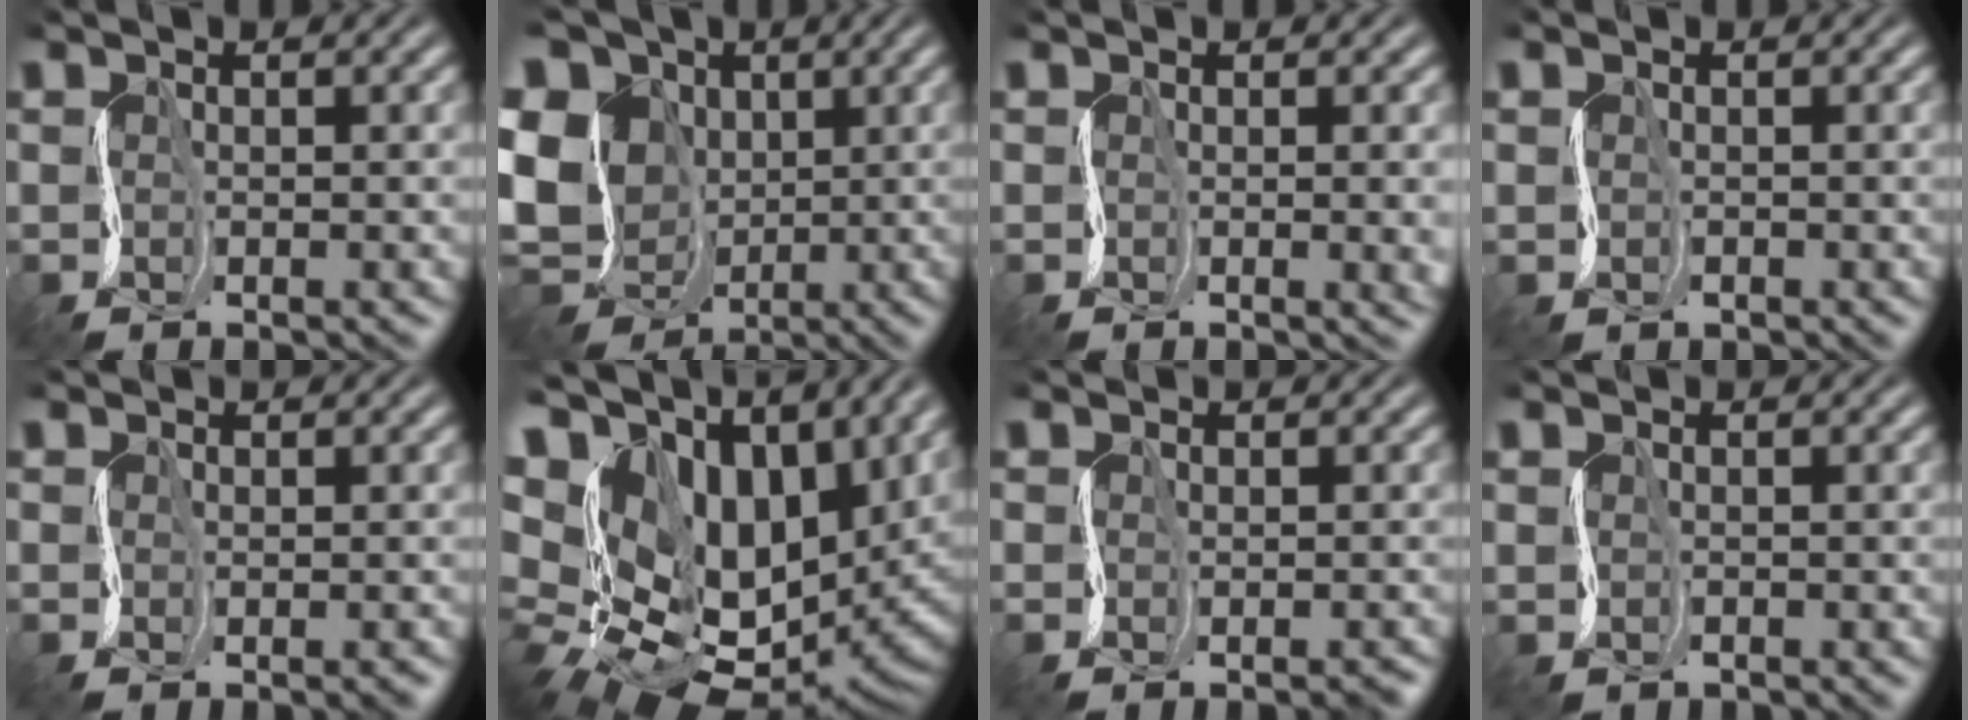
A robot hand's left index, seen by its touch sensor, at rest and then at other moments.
{"total": 12.0, "force": [0.6, 10.5, 5.9], "torque": [-0.131, 0.010, -0.015]}
{"total": 3.7, "force": [0.2, 1.7, 3.2], "torque": [-0.032, -0.001, 0.004]}
{"total": 1.2, "force": [0.0, 0.3, -1.1], "torque": [0.010, 0.001, -0.002]}
{"total": 1.2, "force": [-0.8, 0.7, 0.5], "torque": [-0.009, -0.003, -0.011]}
{"total": 15.9, "force": [6.1, 10.7, 10.1], "torque": [-0.176, 0.009, 0.131]}
{"total": 1.4, "force": [-1.1, 0.8, 0.5], "torque": [-0.007, -0.003, -0.016]}
{"total": 1.1, "force": [0.0, 0.2, -1.1], "torque": [0.009, 0.000, -0.003]}